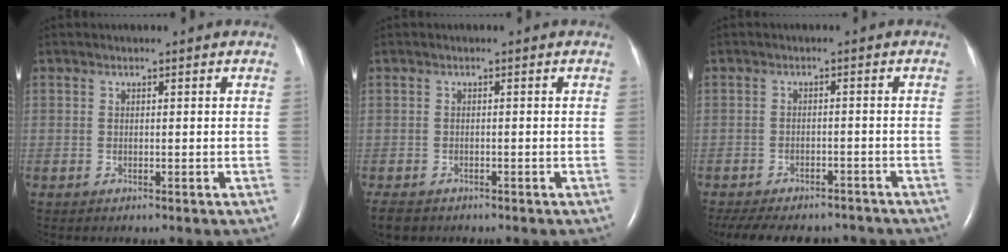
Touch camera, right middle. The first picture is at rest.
{"total": 3.8, "force": [-3.1, 1.9, 1.3], "torque": [-0.024, -0.006, -0.047]}
{"total": 14.7, "force": [-12.6, 5.3, 5.2], "torque": [-0.123, -0.004, -0.165]}